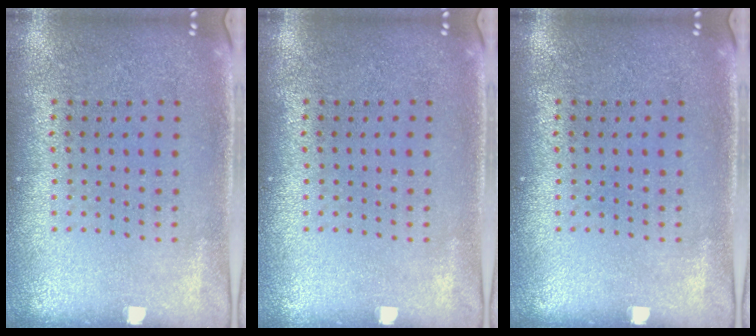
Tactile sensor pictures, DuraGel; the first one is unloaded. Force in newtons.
{"total": 0.0}
{"total": 0.0}